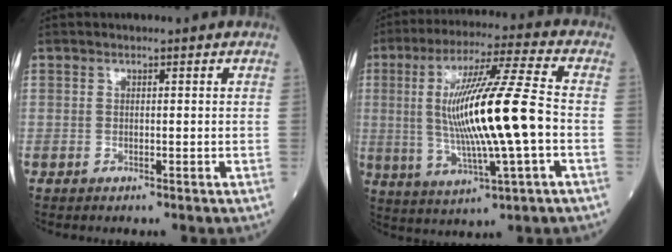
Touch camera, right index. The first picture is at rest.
{"total": 16.8, "force": [-0.7, 0.5, 16.7], "torque": [-0.317, 0.002, -0.014]}